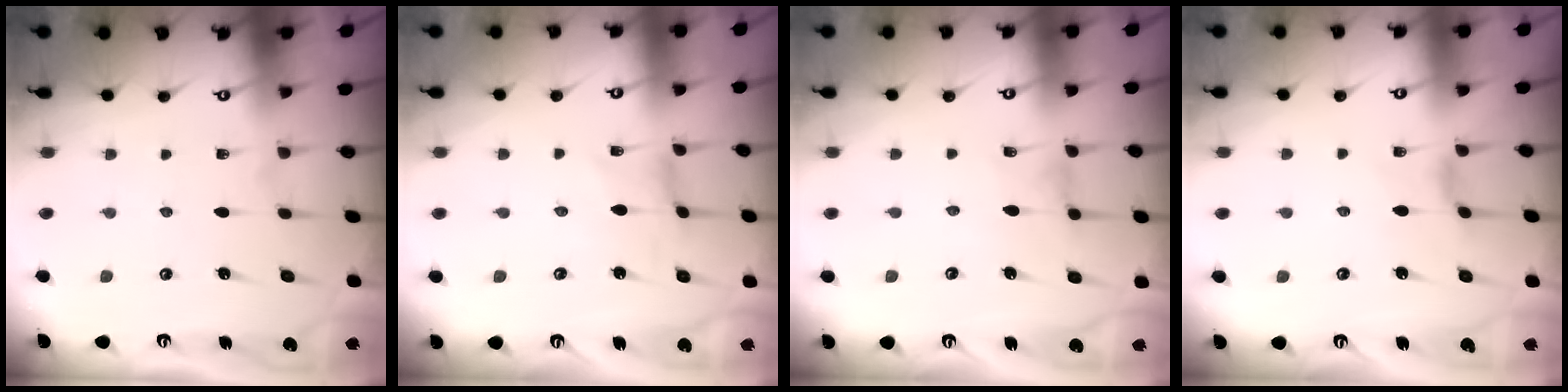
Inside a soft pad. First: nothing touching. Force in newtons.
{"total": 0.5, "press": 0.5, "slide": 0.2}
{"total": 0.0}
{"total": 1.0, "press": 0.9, "slide": 0.4}